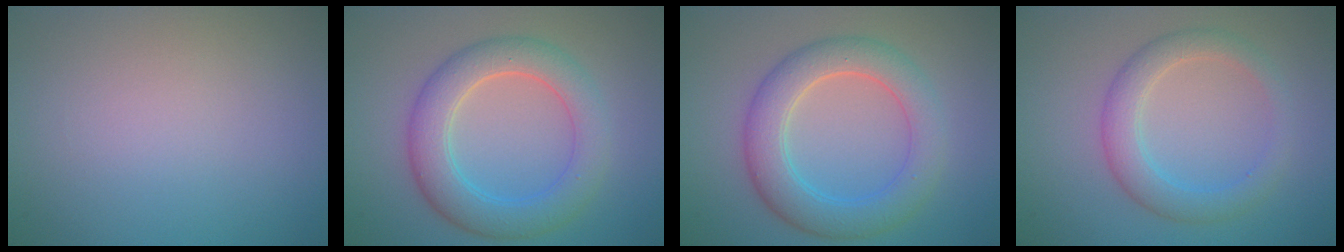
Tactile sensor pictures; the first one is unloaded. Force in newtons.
{"total": 5.6, "press": 5.6, "slide": 0.5}
{"total": 5.6, "press": 5.6, "slide": 0.5}
{"total": 3.5, "press": 3.5, "slide": 0.2}